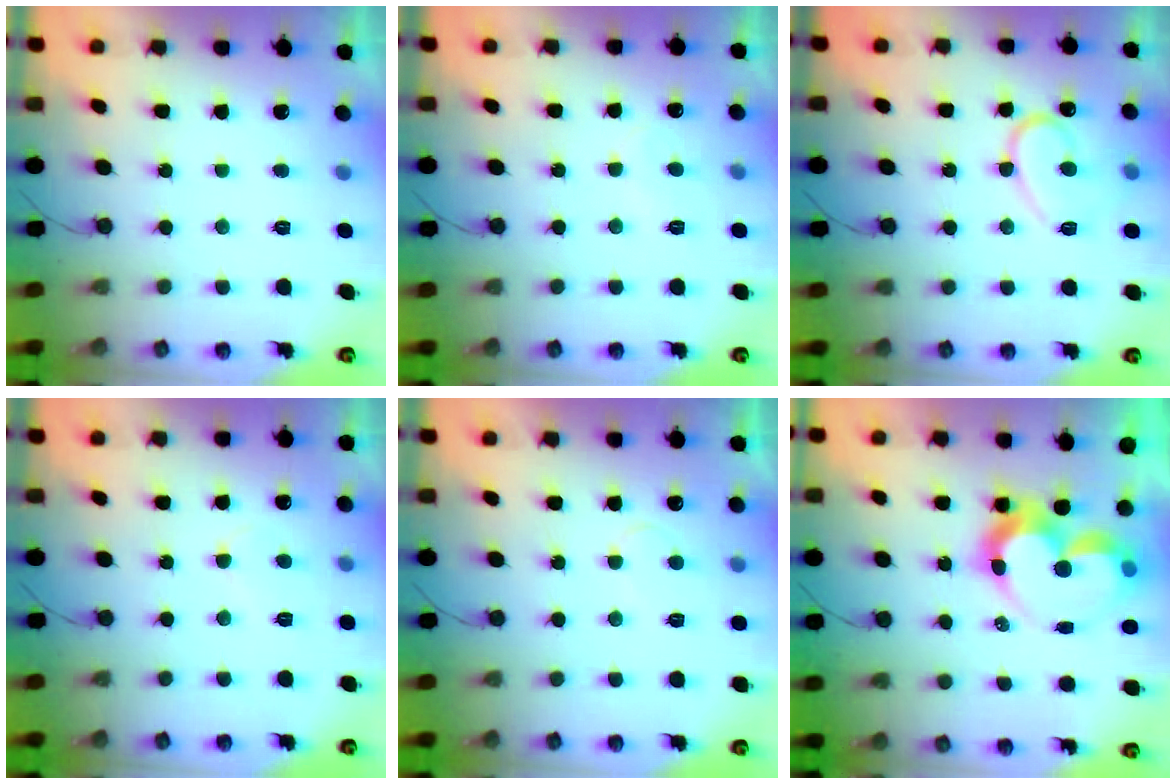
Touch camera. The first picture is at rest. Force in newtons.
{"total": 5.1, "press": 5.0, "slide": 0.4}
{"total": 13.0, "press": 12.9, "slide": 1.0}
{"total": 5.5, "press": 5.5, "slide": 0.3}
{"total": 6.1, "press": 6.1, "slide": 0.4}
{"total": 12.9, "press": 12.8, "slide": 1.5}